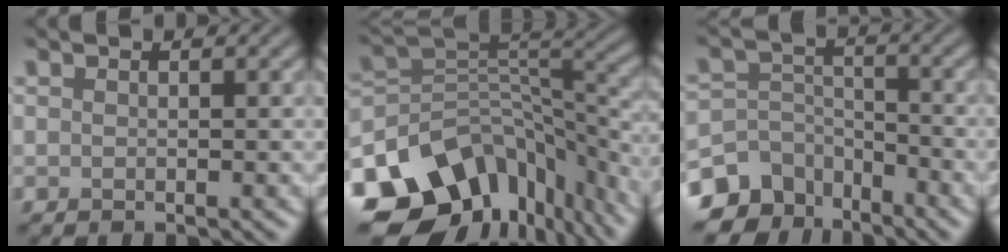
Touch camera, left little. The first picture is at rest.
{"total": 14.2, "force": [-8.7, 9.1, 6.6], "torque": [-0.146, -0.001, -0.127]}
{"total": 8.2, "force": [-6.2, 4.9, 2.2], "torque": [-0.027, -0.002, -0.110]}